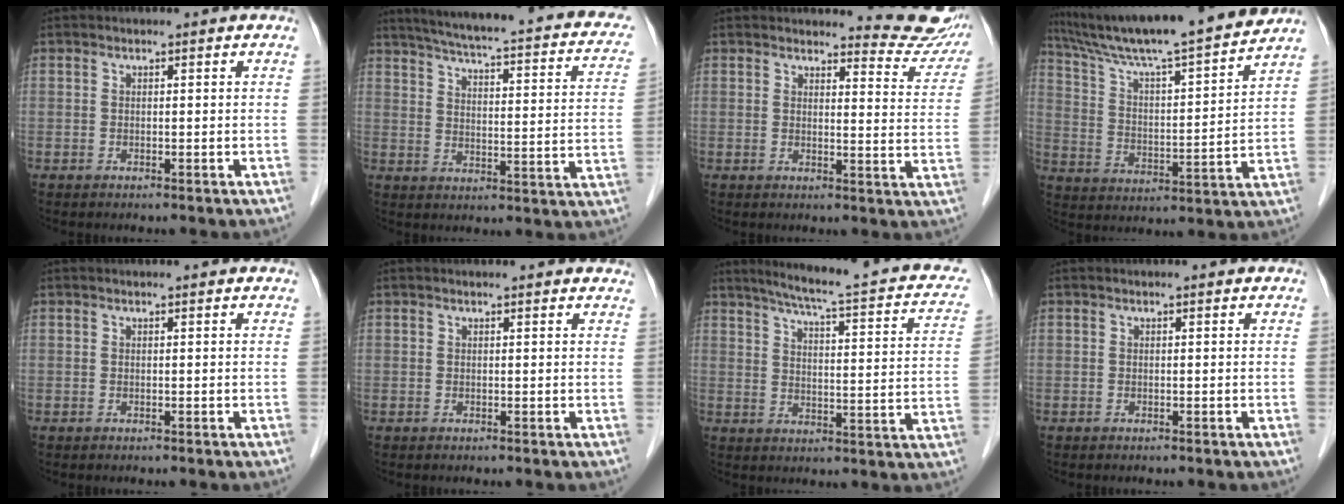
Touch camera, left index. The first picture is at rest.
{"total": 24.2, "force": [18.9, 4.7, 14.3], "torque": [-0.204, 0.002, 0.221]}
{"total": 9.3, "force": [9.2, 1.3, 0.8], "torque": [0.011, -0.060, 0.081]}
{"total": 20.0, "force": [17.8, -0.4, 9.2], "torque": [-0.159, -0.001, 0.280]}
{"total": 1.3, "force": [1.3, 0.0, 0.4], "torque": [-0.012, 0.009, 0.015]}
{"total": 5.7, "force": [5.3, 0.9, 1.7], "torque": [-0.017, 0.015, 0.047]}
{"total": 19.1, "force": [15.2, 2.8, 11.2], "torque": [-0.152, -0.004, 0.177]}
{"total": 1.0, "force": [0.9, 0.2, 0.3], "torque": [-0.011, 0.012, 0.008]}